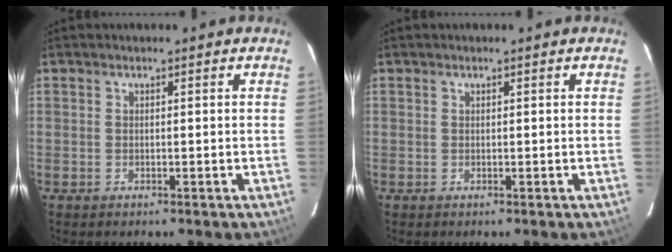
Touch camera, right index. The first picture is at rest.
{"total": 0.0}